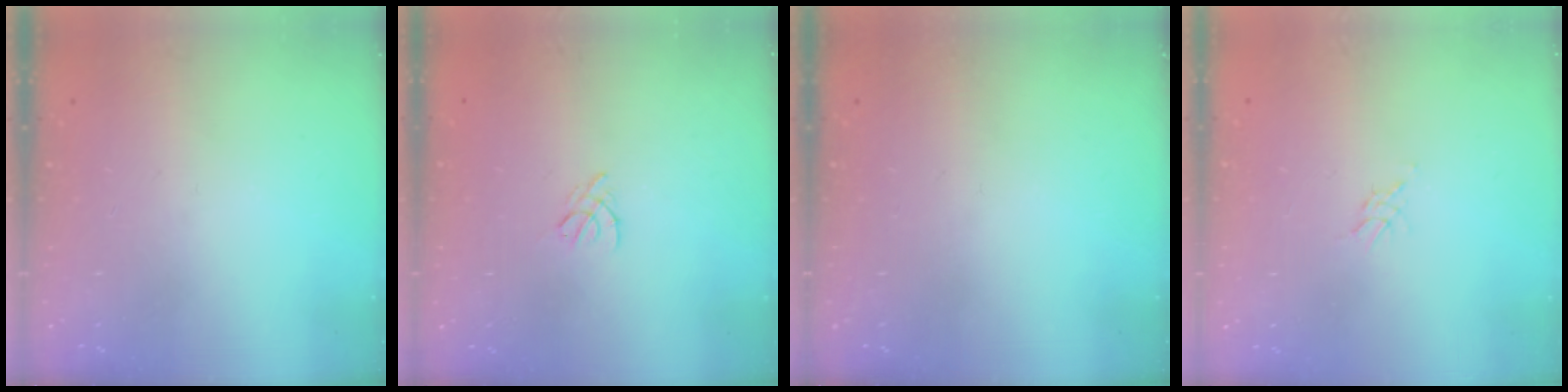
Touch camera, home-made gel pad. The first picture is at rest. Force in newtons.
{"total": 2.0, "press": 1.9, "slide": 0.5}
{"total": 0.0}
{"total": 1.4, "press": 1.4, "slide": 0.2}